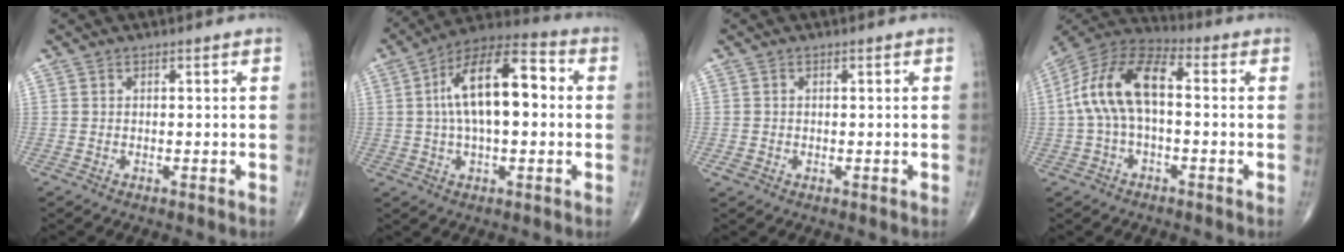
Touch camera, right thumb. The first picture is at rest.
{"total": 16.8, "force": [1.8, 7.7, 14.8], "torque": [-0.245, 0.035, 0.020]}
{"total": 1.1, "force": [-0.3, 0.9, 0.5], "torque": [-0.009, 0.003, -0.004]}
{"total": 13.8, "force": [0.3, 7.0, 11.9], "torque": [-0.234, 0.044, -0.006]}